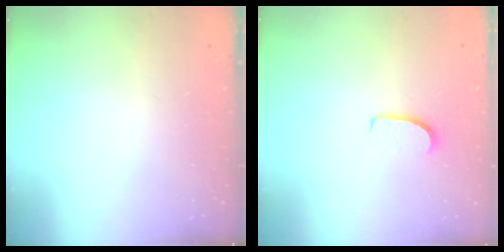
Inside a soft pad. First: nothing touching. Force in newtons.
{"total": 5.8, "press": 5.7, "slide": 0.5}